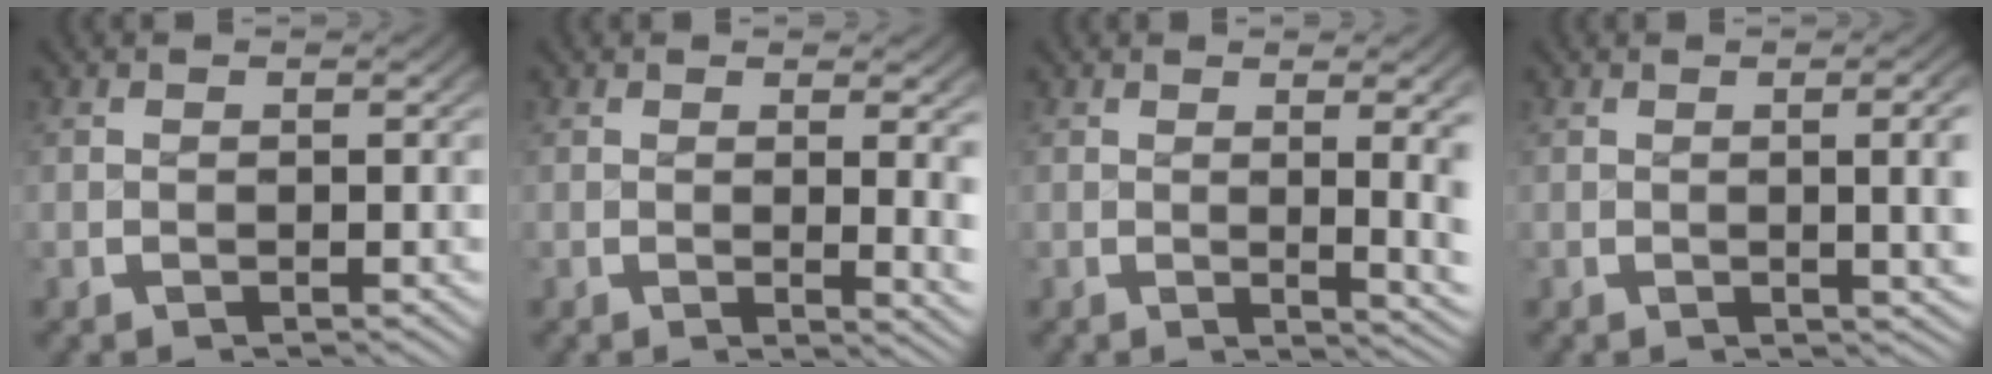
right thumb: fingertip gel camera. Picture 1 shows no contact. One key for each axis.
{"total": 3.0, "fx": 0.0, "fy": 1.0, "fz": 2.9, "tx": -0.036, "ty": -0.012, "tz": 0.004}
{"total": 4.7, "fx": -0.6, "fy": 1.8, "fz": 4.4, "tx": -0.057, "ty": -0.011, "tz": -0.003}
{"total": 4.9, "fx": 0.2, "fy": 1.8, "fz": 4.5, "tx": -0.038, "ty": 0.009, "tz": -0.002}